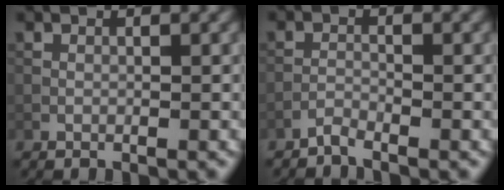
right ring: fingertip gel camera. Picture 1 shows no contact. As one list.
[{"total": 0.9, "force": [-0.9, 0.0, 0.2], "torque": [-0.004, 0.003, -0.021]}]